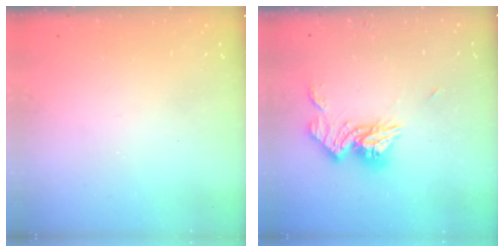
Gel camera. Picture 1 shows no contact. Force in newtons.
{"total": 12.5, "press": 12.5, "slide": 1.2}